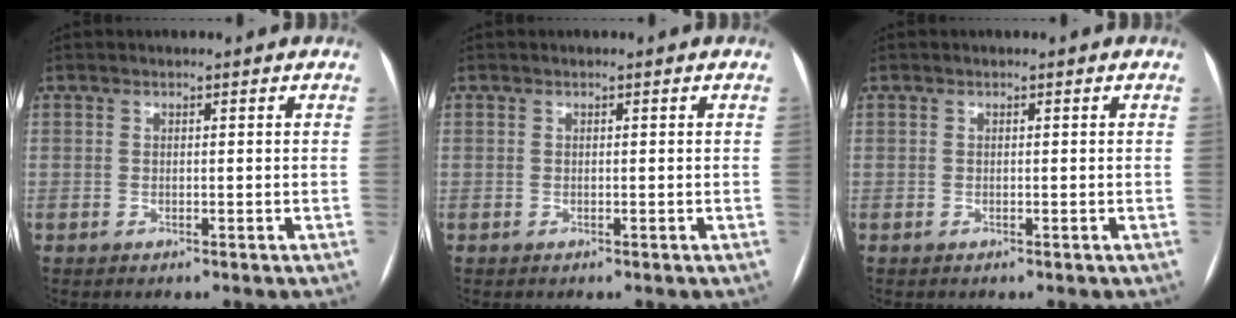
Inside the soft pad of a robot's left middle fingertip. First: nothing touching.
{"total": 0.0}
{"total": 0.0}